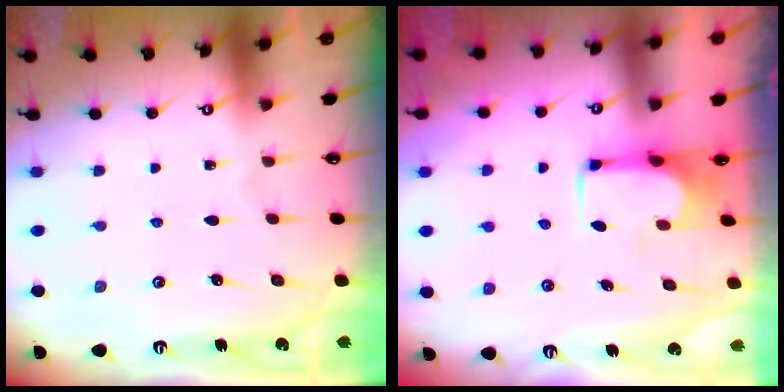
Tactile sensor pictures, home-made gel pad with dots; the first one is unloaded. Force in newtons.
{"total": 0.9, "press": 0.3, "slide": 0.8}